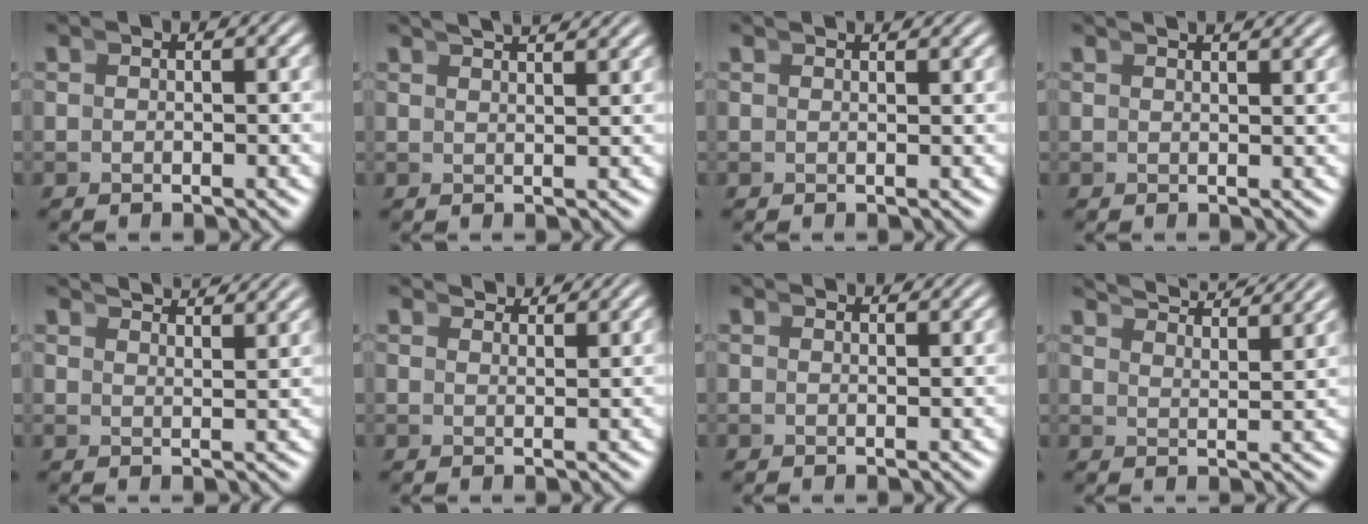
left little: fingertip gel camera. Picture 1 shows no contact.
{"total": 2.9, "force": [2.7, -0.1, 0.9], "torque": [-0.005, 0.011, 0.041]}
{"total": 1.3, "force": [1.2, -0.2, 0.1], "torque": [0.009, 0.004, 0.017]}
{"total": 1.8, "force": [1.7, -0.2, 0.5], "torque": [0.005, 0.008, 0.025]}
{"total": 3.6, "force": [3.5, -0.1, 0.9], "torque": [-0.005, 0.009, 0.053]}
{"total": 2.4, "force": [2.4, -0.2, 0.2], "torque": [0.009, 0.006, 0.038]}
{"total": 1.7, "force": [1.7, -0.2, 0.1], "torque": [0.009, 0.005, 0.024]}
{"total": 5.6, "force": [5.2, 0.4, 1.9], "torque": [-0.024, 0.010, 0.084]}